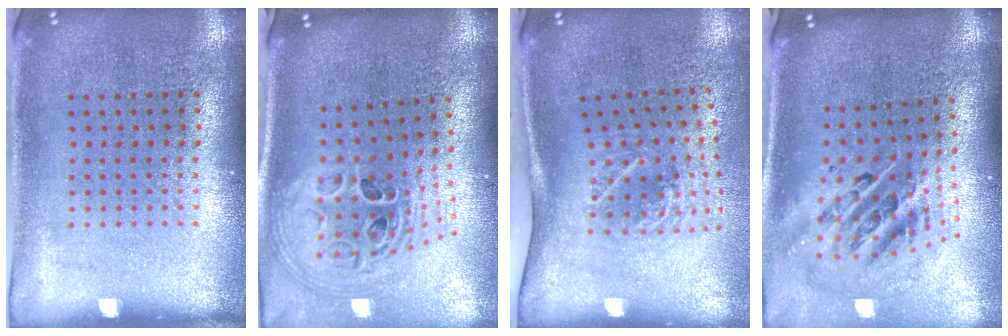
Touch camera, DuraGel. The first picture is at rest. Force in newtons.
{"total": 2.2, "press": 1.6, "slide": 1.5}
{"total": 2.0, "press": 1.4, "slide": 1.4}
{"total": 2.9, "press": 1.9, "slide": 2.1}